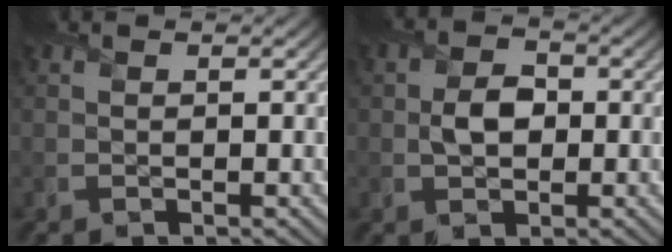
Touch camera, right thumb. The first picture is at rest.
{"total": 3.2, "force": [-0.2, 2.5, 2.1], "torque": [-0.044, -0.005, -0.005]}